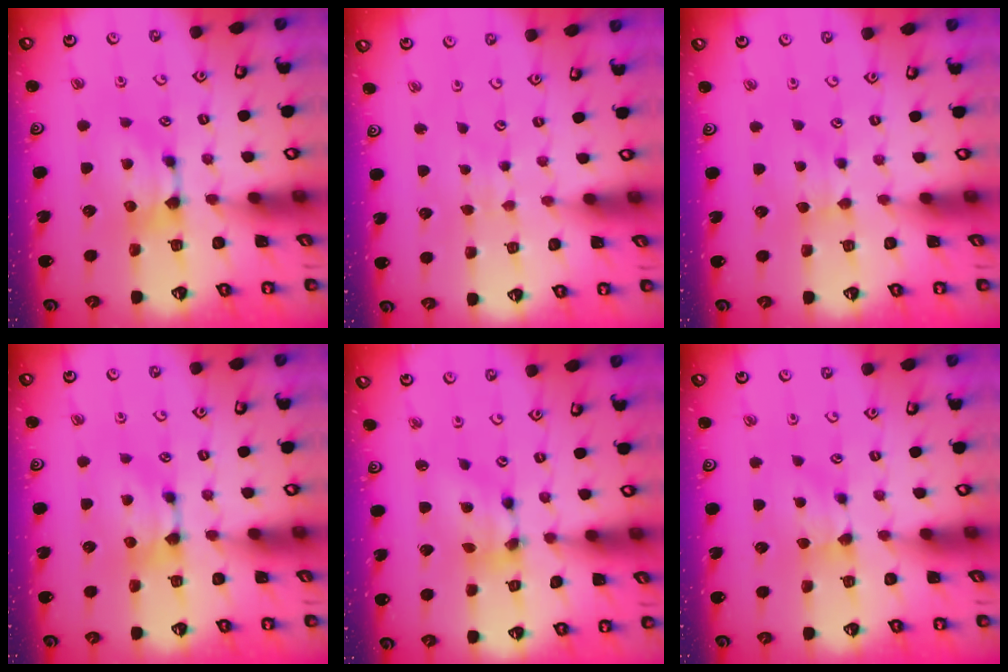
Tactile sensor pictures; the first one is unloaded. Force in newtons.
{"total": 3.9, "press": 3.9, "slide": 0.2}
{"total": 2.1, "press": 2.1, "slide": 0.5}
{"total": 0.0}
{"total": 4.7, "press": 4.4, "slide": 1.7}
{"total": 1.2, "press": 1.1, "slide": 0.4}